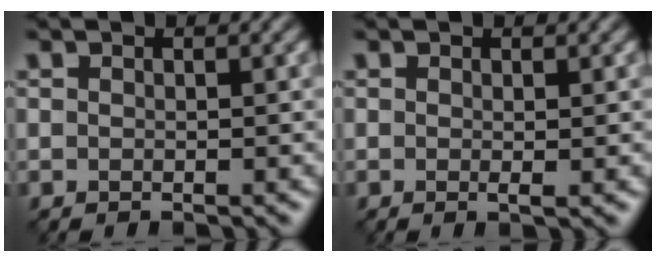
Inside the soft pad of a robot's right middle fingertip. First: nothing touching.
{"total": 0.7, "force": [0.0, 0.0, 0.7], "torque": [-0.014, -0.001, -0.002]}